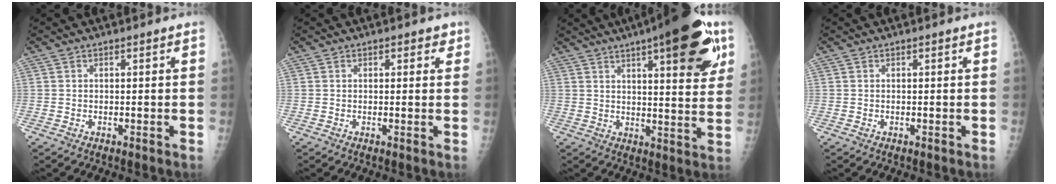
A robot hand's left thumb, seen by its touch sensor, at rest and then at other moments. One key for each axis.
{"total": 2.1, "fx": 1.0, "fy": 1.4, "fz": 1.2, "tx": 0.006, "ty": 0.000, "tz": 0.007}
{"total": 19.8, "fx": 9.9, "fy": 5.6, "fz": 16.3, "tx": -0.197, "ty": -0.022, "tz": 0.132}
{"total": 0.0}